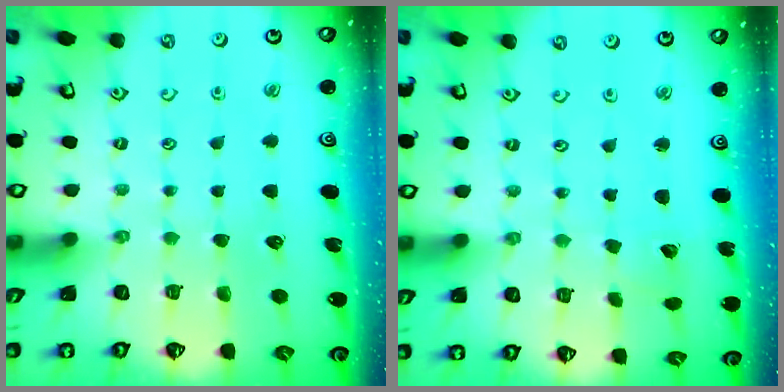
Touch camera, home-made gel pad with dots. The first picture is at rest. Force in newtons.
{"total": 2.2, "press": 2.2, "slide": 0.2}